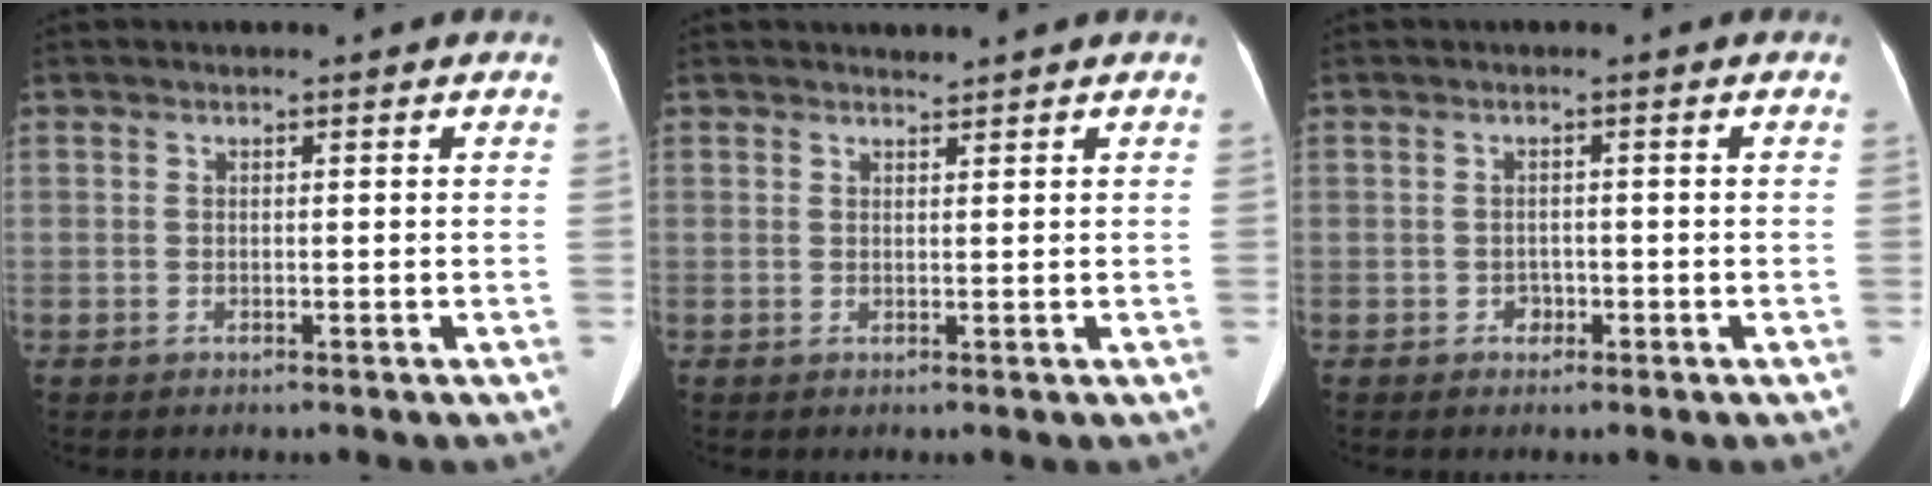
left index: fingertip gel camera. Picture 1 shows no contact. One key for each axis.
{"total": 0.8, "fx": 0.7, "fy": -0.2, "fz": -0.2, "tx": -0.007, "ty": -0.001, "tz": 0.015}
{"total": 1.4, "fx": -1.0, "fy": 1.0, "fz": 0.2, "tx": -0.004, "ty": -0.001, "tz": -0.014}